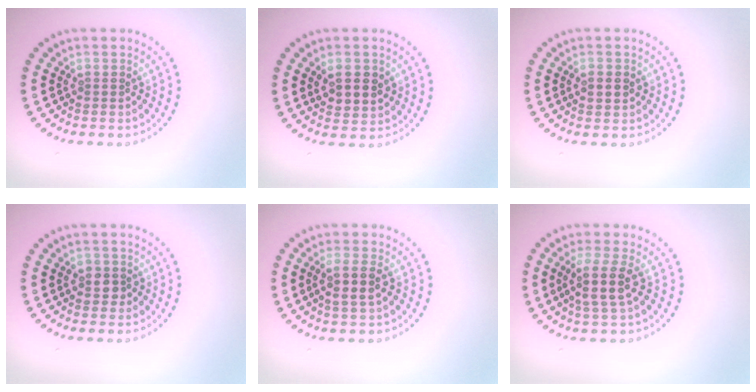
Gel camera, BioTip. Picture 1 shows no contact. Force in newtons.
{"total": 2.8, "press": 2.7, "slide": 0.7}
{"total": 1.8, "press": 1.8, "slide": 0.1}
{"total": 1.3, "press": 1.2, "slide": 0.5}
{"total": 2.5, "press": 2.2, "slide": 1.1}
{"total": 2.7, "press": 2.2, "slide": 1.6}